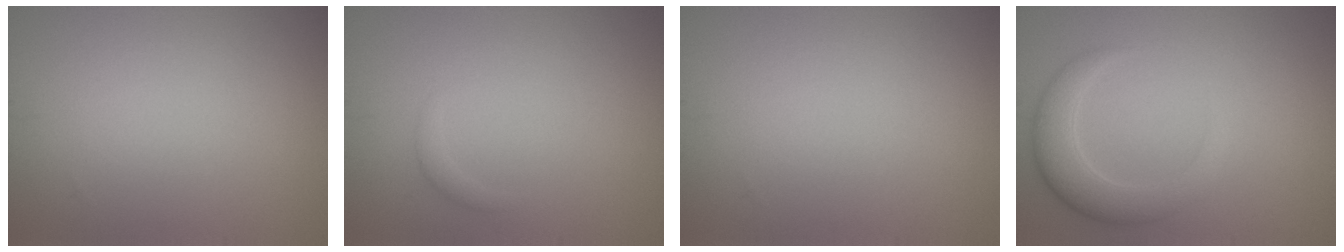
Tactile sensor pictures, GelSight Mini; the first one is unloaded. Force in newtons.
{"total": 0.6, "press": 0.6, "slide": 0.0}
{"total": 0.0}
{"total": 3.9, "press": 3.8, "slide": 0.4}